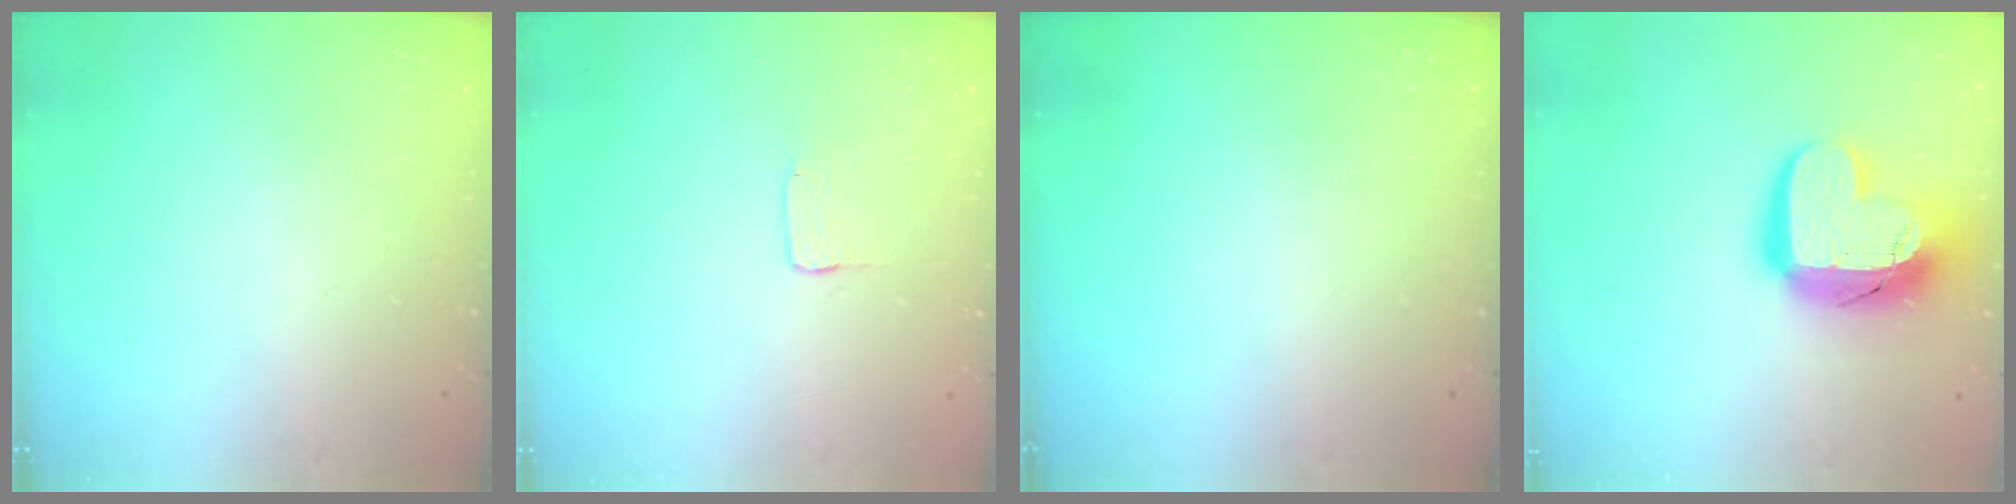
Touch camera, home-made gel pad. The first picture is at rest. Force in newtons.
{"total": 1.0, "press": 1.0, "slide": 0.1}
{"total": 0.0}
{"total": 18.3, "press": 18.3, "slide": 1.2}